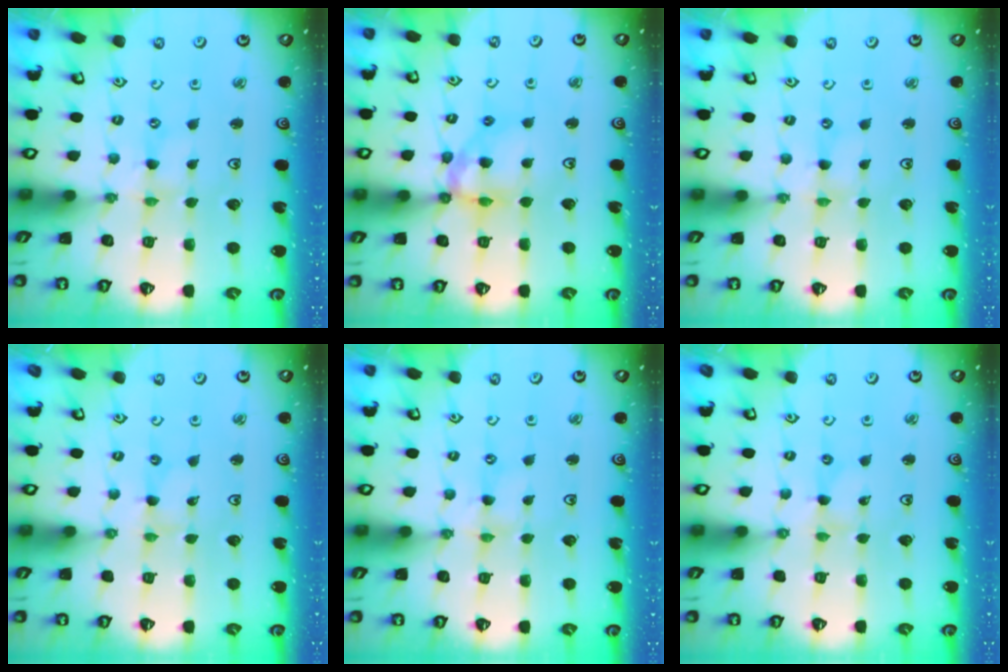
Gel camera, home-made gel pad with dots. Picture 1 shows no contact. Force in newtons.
{"total": 11.7, "press": 11.6, "slide": 1.3}
{"total": 0.0}
{"total": 0.0}
{"total": 0.0}
{"total": 0.0}